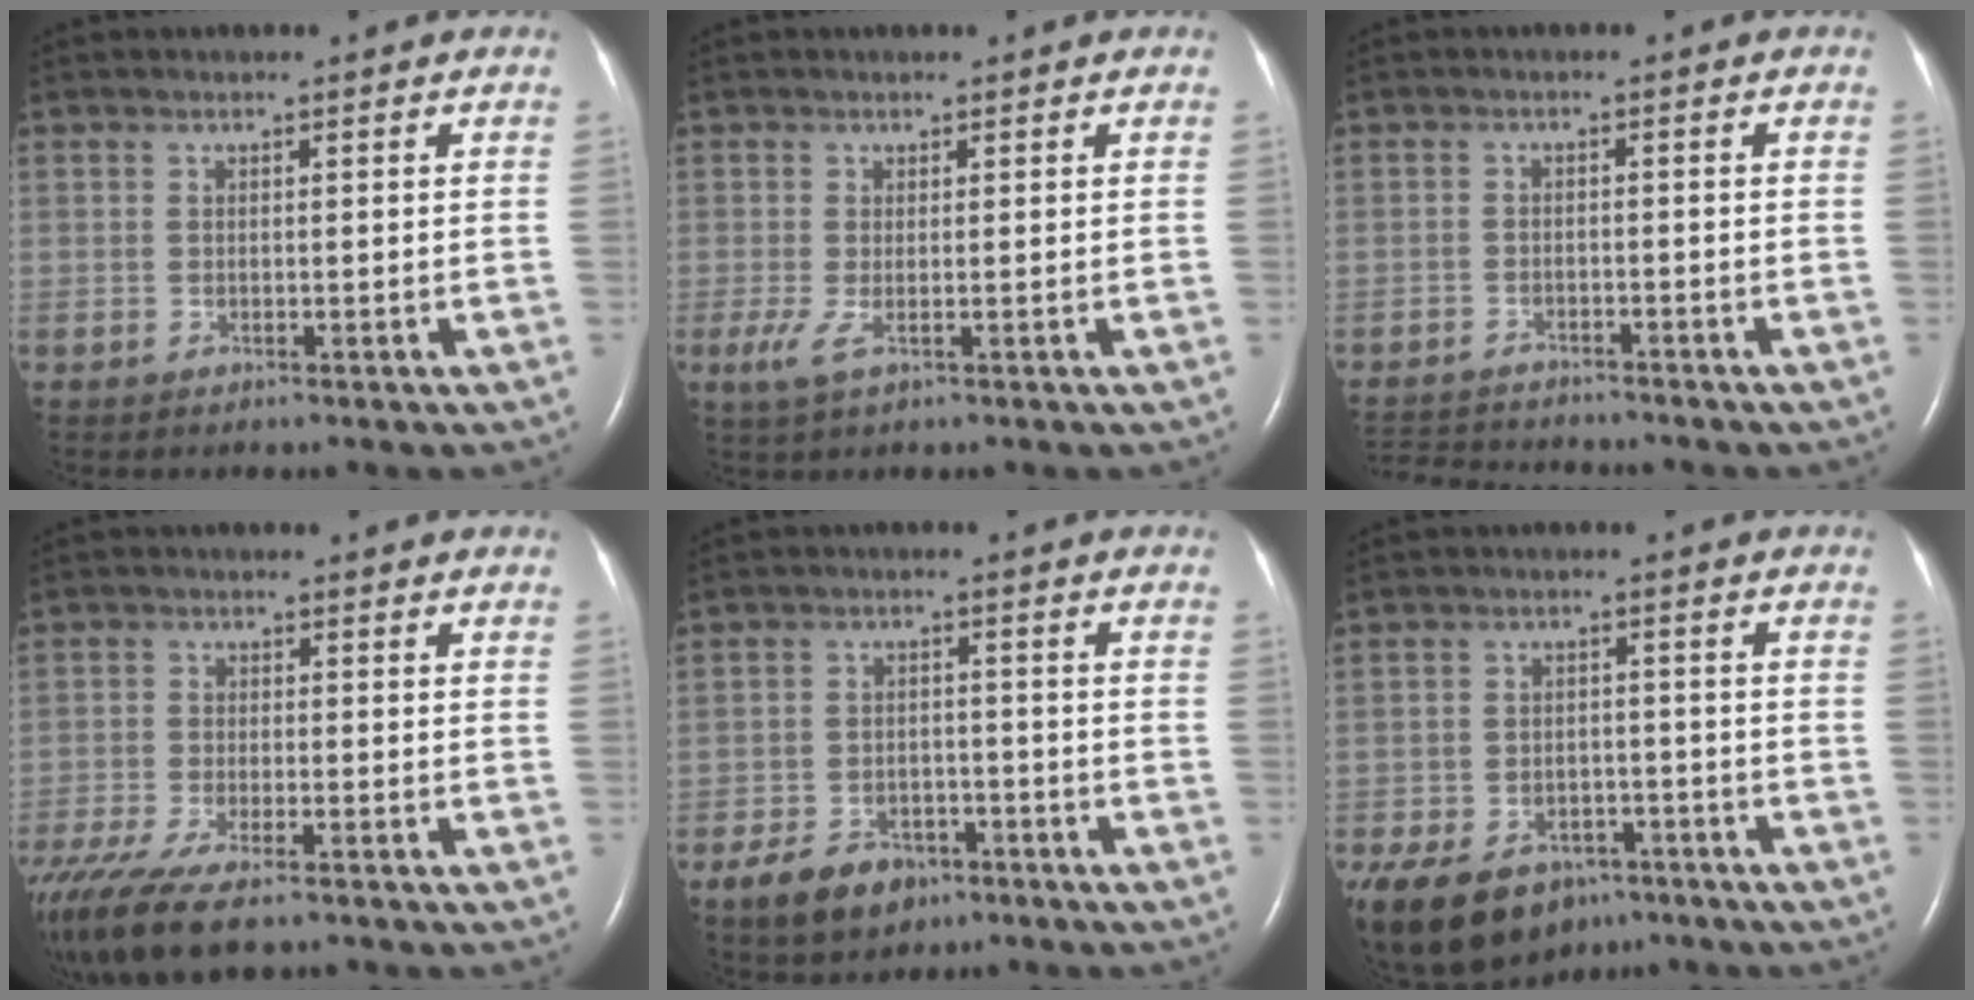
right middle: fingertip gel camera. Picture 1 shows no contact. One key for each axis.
{"total": 2.1, "fx": -0.5, "fy": 0.3, "fz": 2.1, "tx": -0.050, "ty": -0.009, "tz": -0.009}
{"total": 7.9, "fx": -7.6, "fy": 1.1, "fz": 1.8, "tx": -0.028, "ty": -0.004, "tz": -0.120}
{"total": 13.5, "fx": -10.2, "fy": 3.5, "fz": 8.2, "tx": -0.165, "ty": -0.033, "tz": -0.170}
{"total": 7.2, "fx": -4.6, "fy": 4.4, "fz": 3.4, "tx": -0.069, "ty": 0.000, "tz": -0.071}
{"total": 17.8, "fx": -11.2, "fy": 11.3, "fz": 7.9, "tx": -0.227, "ty": -0.012, "tz": -0.162}